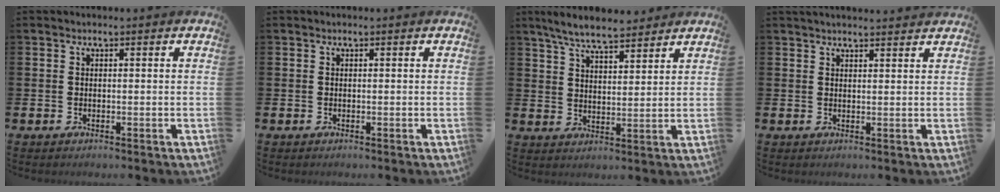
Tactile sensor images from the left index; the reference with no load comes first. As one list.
[{"total": 0.0}, {"total": 7.1, "force": [6.6, 1.3, 2.3], "torque": [-0.060, -0.025, 0.120]}, {"total": 2.2, "force": [2.2, 0.2, 0.3], "torque": [0.002, -0.012, 0.037]}]